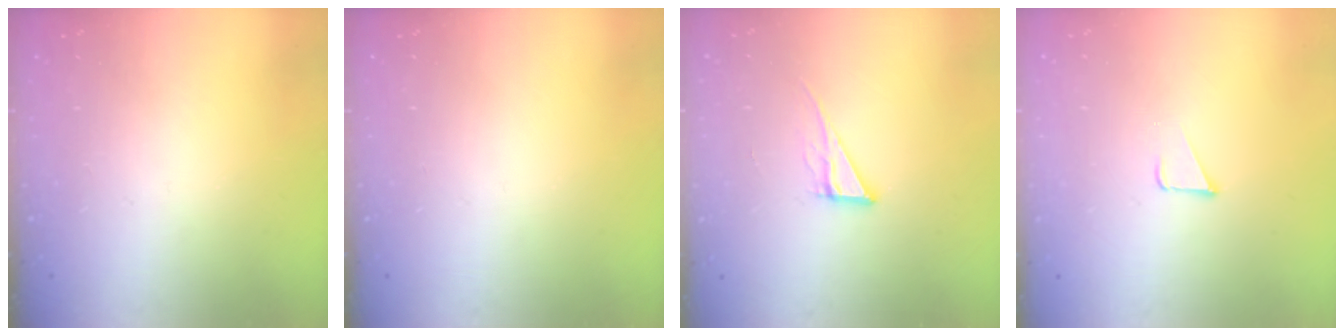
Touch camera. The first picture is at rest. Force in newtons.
{"total": 0.0}
{"total": 6.6, "press": 6.6, "slide": 0.3}
{"total": 1.7, "press": 1.7, "slide": 0.1}